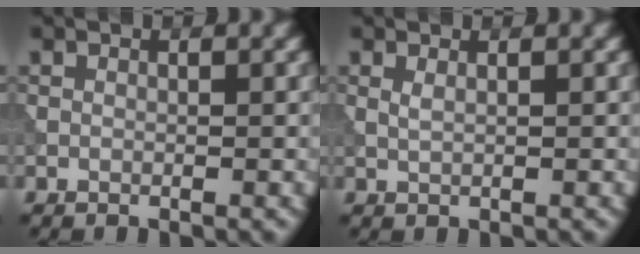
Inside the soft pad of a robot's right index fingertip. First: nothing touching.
{"total": 0.8, "force": [0.5, 0.2, 0.7], "torque": [-0.015, 0.000, 0.006]}